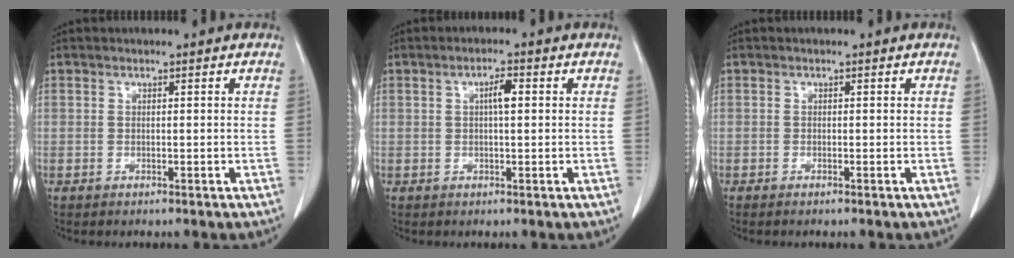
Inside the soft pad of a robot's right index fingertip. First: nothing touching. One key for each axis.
{"total": 2.6, "fx": 0.5, "fy": 0.5, "fz": 2.5, "tx": -0.044, "ty": 0.005, "tz": 0.008}
{"total": 0.0}